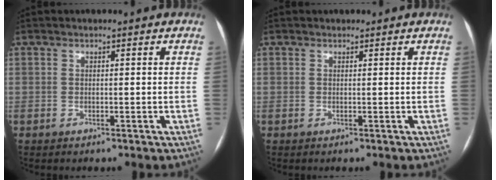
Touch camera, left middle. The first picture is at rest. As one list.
[{"total": 0.6, "force": [0.5, 0.3, 0.0], "torque": [-0.007, 0.003, 0.008]}]